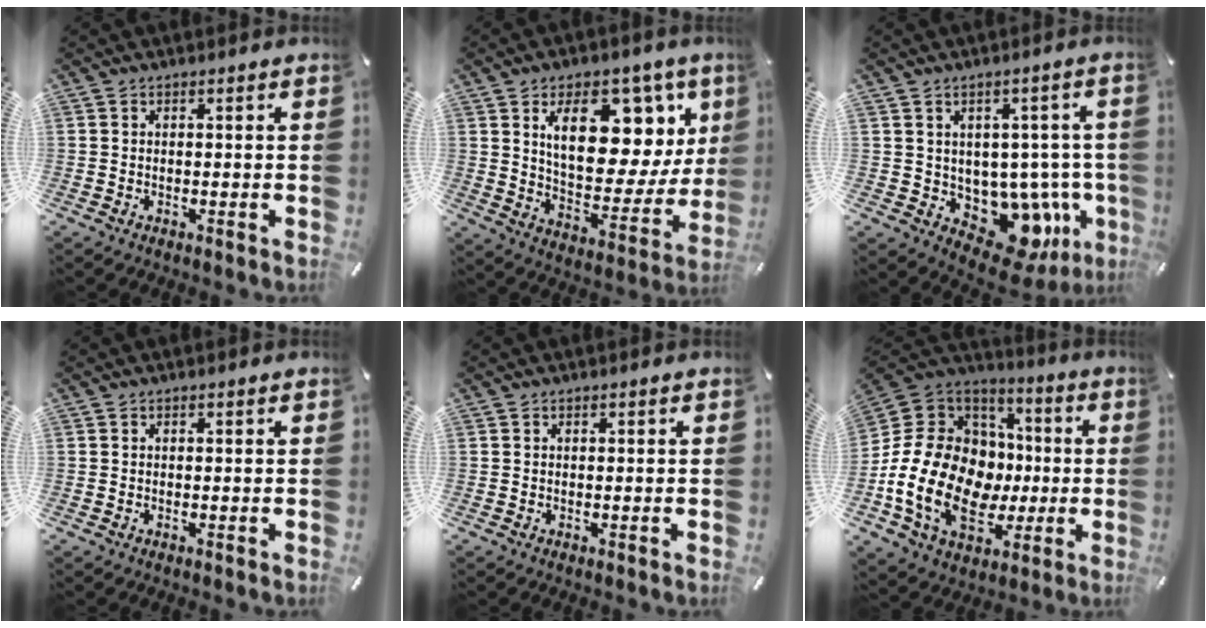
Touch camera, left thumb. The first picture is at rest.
{"total": 19.1, "force": [9.7, 10.6, 12.5], "torque": [-0.176, -0.058, 0.163]}
{"total": 10.6, "force": [-2.6, 7.8, 6.6], "torque": [-0.069, -0.014, -0.025]}
{"total": 0.0}
{"total": 0.0}
{"total": 22.1, "force": [-4.8, 16.5, 13.9], "torque": [-0.301, 0.012, -0.058]}